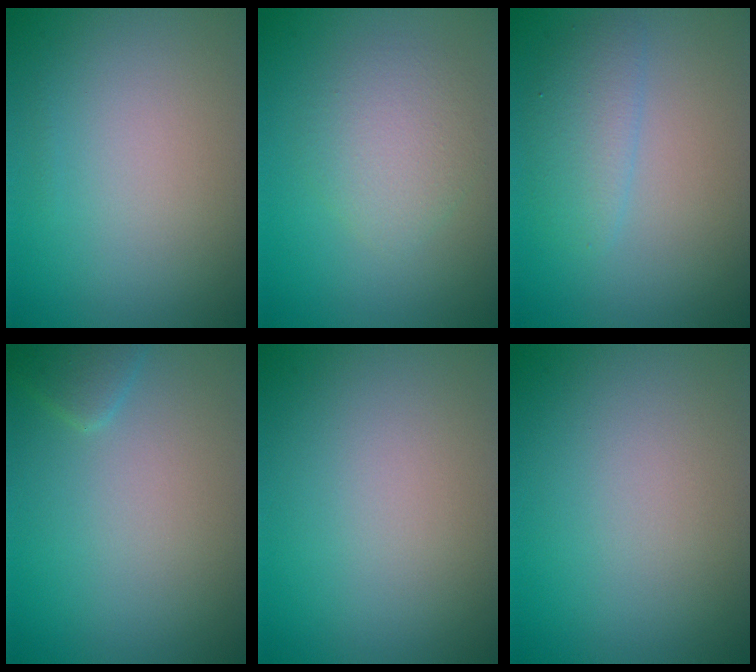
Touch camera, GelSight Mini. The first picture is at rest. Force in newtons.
{"total": 3.0, "press": 3.0, "slide": 0.1}
{"total": 2.4, "press": 2.4, "slide": 0.1}
{"total": 1.4, "press": 1.4, "slide": 0.1}
{"total": 0.0}
{"total": 0.0}